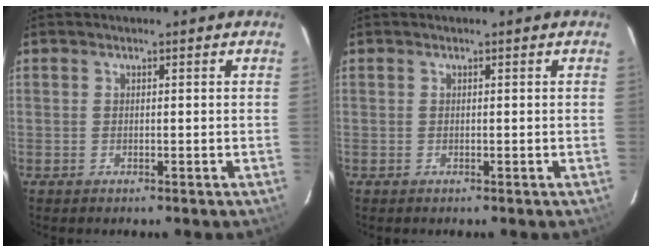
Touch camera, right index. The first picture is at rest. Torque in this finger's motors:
{"motor_torque": [-0.06, 0.17, 0.06, 0.01]}